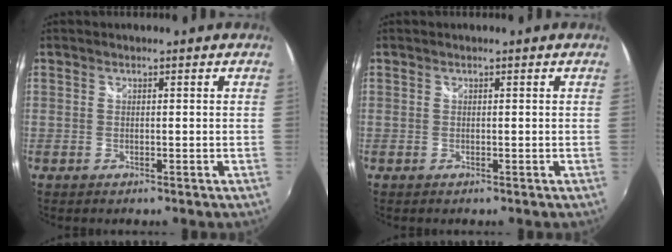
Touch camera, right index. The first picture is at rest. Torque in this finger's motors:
{"motor_torque": [0.02, 0.03, 0.00, 0.00]}